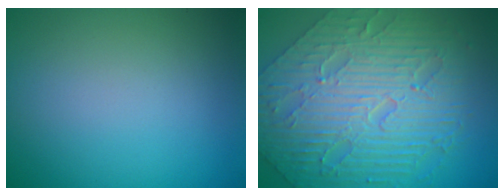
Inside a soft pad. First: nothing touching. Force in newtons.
{"total": 10.4, "press": 7.1, "slide": 7.6}